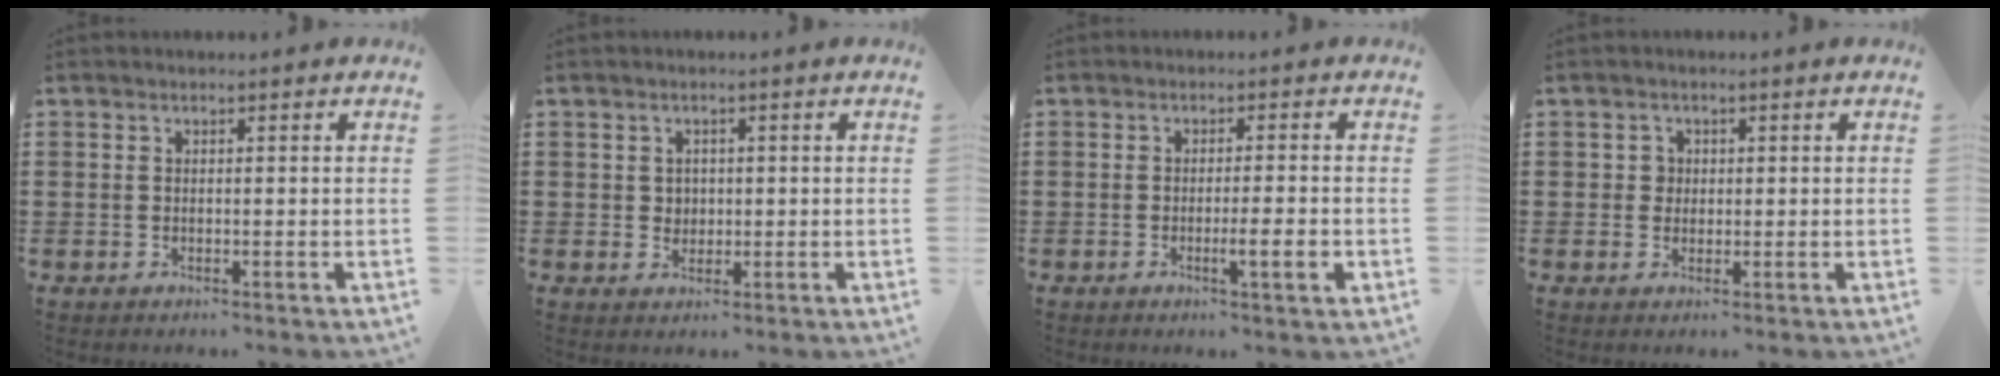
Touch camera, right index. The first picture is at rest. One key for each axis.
{"total": 1.6, "fx": 0.5, "fy": 1.5, "fz": 0.5, "tx": -0.014, "ty": 0.009, "tz": 0.008}
{"total": 4.1, "fx": -1.3, "fy": 0.3, "fz": 3.9, "tx": -0.065, "ty": -0.008, "tz": -0.020}
{"total": 1.7, "fx": 0.2, "fy": 1.5, "fz": 0.6, "tx": -0.017, "ty": 0.009, "tz": 0.003}